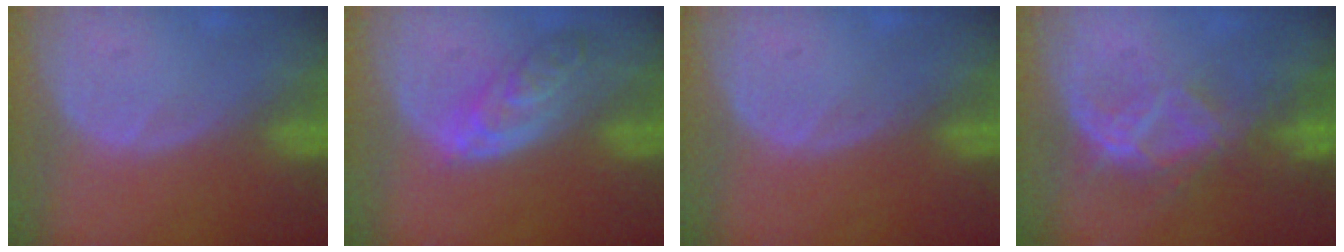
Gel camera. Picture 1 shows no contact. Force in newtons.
{"total": 5.6, "press": 5.1, "slide": 2.2}
{"total": 0.0}
{"total": 7.0, "press": 6.8, "slide": 1.7}